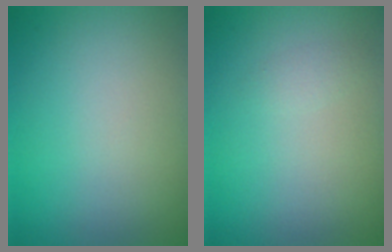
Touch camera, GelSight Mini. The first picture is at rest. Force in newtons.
{"total": 0.8, "press": 0.8, "slide": 0.1}